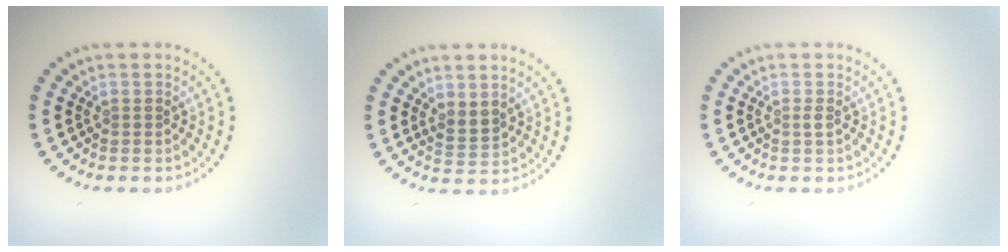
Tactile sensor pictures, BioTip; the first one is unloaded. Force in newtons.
{"total": 1.6, "press": 1.3, "slide": 0.9}
{"total": 0.6, "press": 0.4, "slide": 0.4}